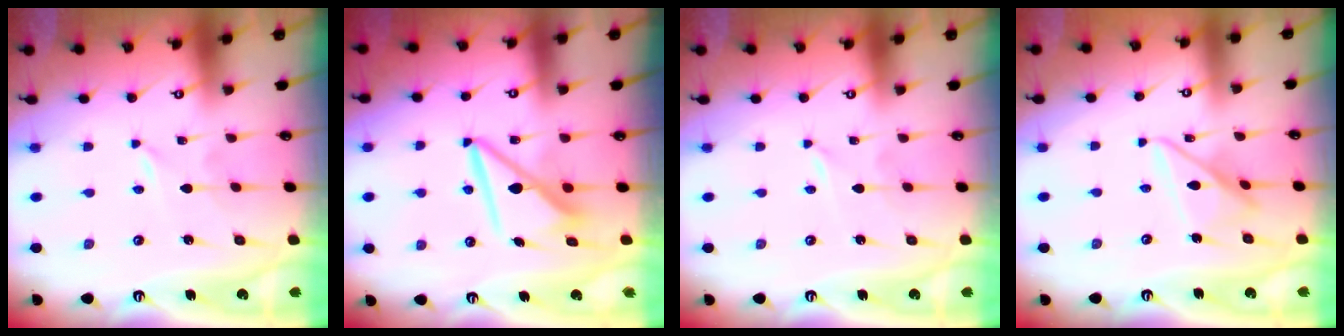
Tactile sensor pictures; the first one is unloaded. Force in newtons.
{"total": 8.6, "press": 8.6, "slide": 0.7}
{"total": 0.0}
{"total": 11.1, "press": 11.0, "slide": 1.0}